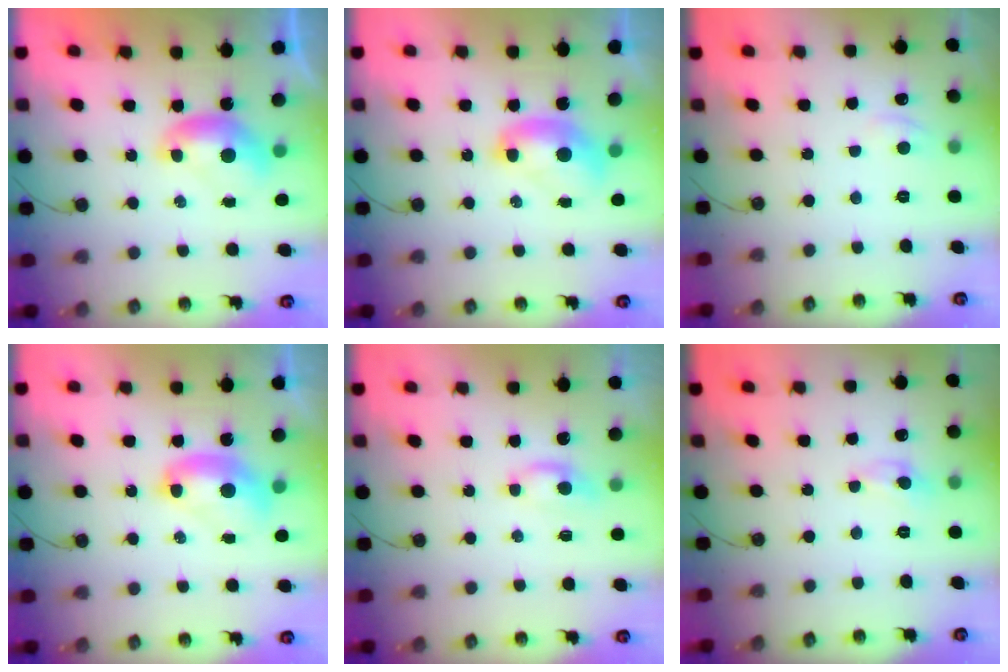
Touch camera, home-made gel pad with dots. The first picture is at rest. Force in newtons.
{"total": 2.1, "press": 2.1, "slide": 0.2}
{"total": 2.2, "press": 2.2, "slide": 0.5}
{"total": 2.9, "press": 2.9, "slide": 0.1}
{"total": 0.9, "press": 0.7, "slide": 0.6}
{"total": 0.0}